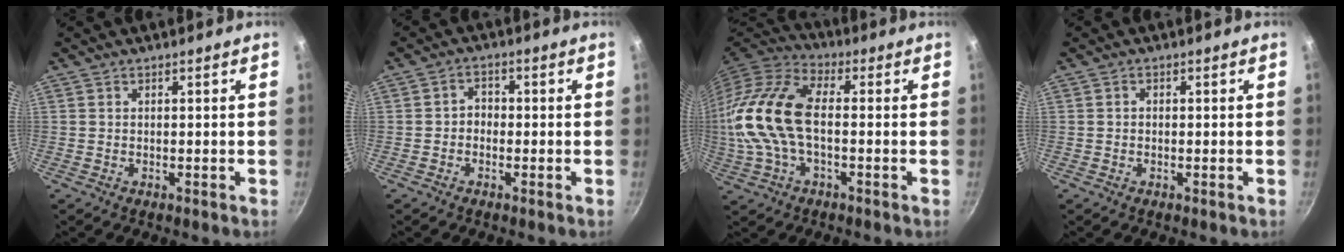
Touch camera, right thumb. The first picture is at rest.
{"total": 2.8, "force": [-0.7, 2.3, 1.4], "torque": [-0.007, 0.014, -0.018]}
{"total": 18.1, "force": [-0.4, 9.6, 15.4], "torque": [-0.309, 0.026, -0.022]}
{"total": 0.9, "force": [-0.1, 0.8, 0.5], "torque": [-0.008, 0.005, -0.002]}